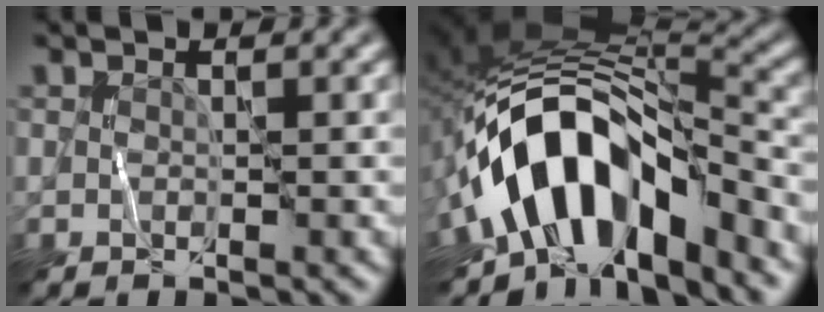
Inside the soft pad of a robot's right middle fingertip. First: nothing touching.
{"total": 12.4, "force": [-5.2, 6.7, 9.0], "torque": [-0.137, 0.012, -0.099]}